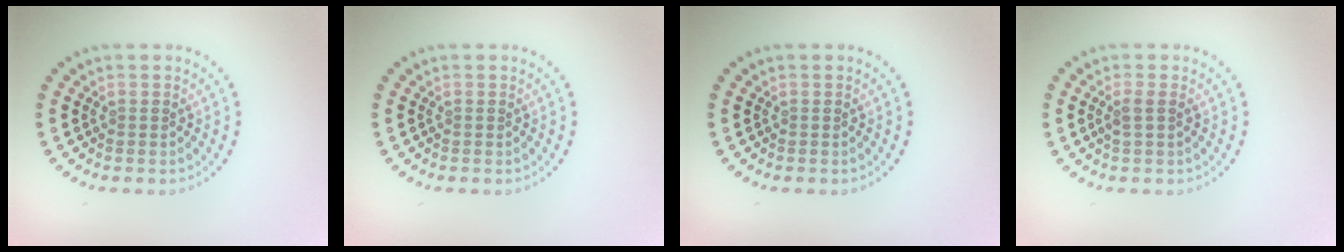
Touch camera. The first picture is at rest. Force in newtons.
{"total": 0.0}
{"total": 0.0}
{"total": 1.3, "press": 1.1, "slide": 0.6}